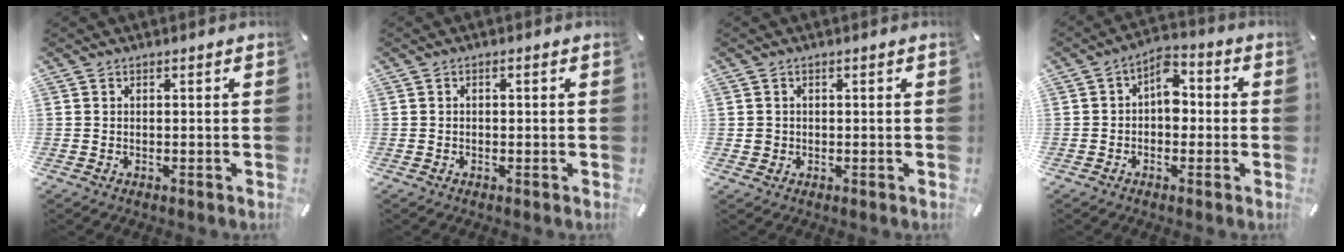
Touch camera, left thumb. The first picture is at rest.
{"total": 0.6, "force": [-0.1, 0.2, 0.6], "torque": [-0.011, 0.001, -0.002]}
{"total": 1.5, "force": [0.2, 1.5, -0.2], "torque": [0.003, 0.007, 0.001]}
{"total": 6.3, "force": [-0.3, 4.2, 4.7], "torque": [-0.066, 0.007, -0.011]}